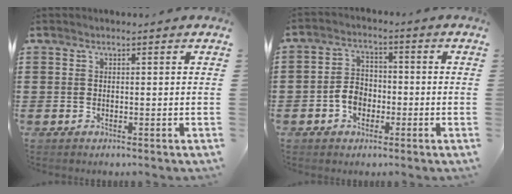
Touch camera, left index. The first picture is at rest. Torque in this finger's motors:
{"motor_torque": [1.05, 0.50, 0.28, 0.09]}